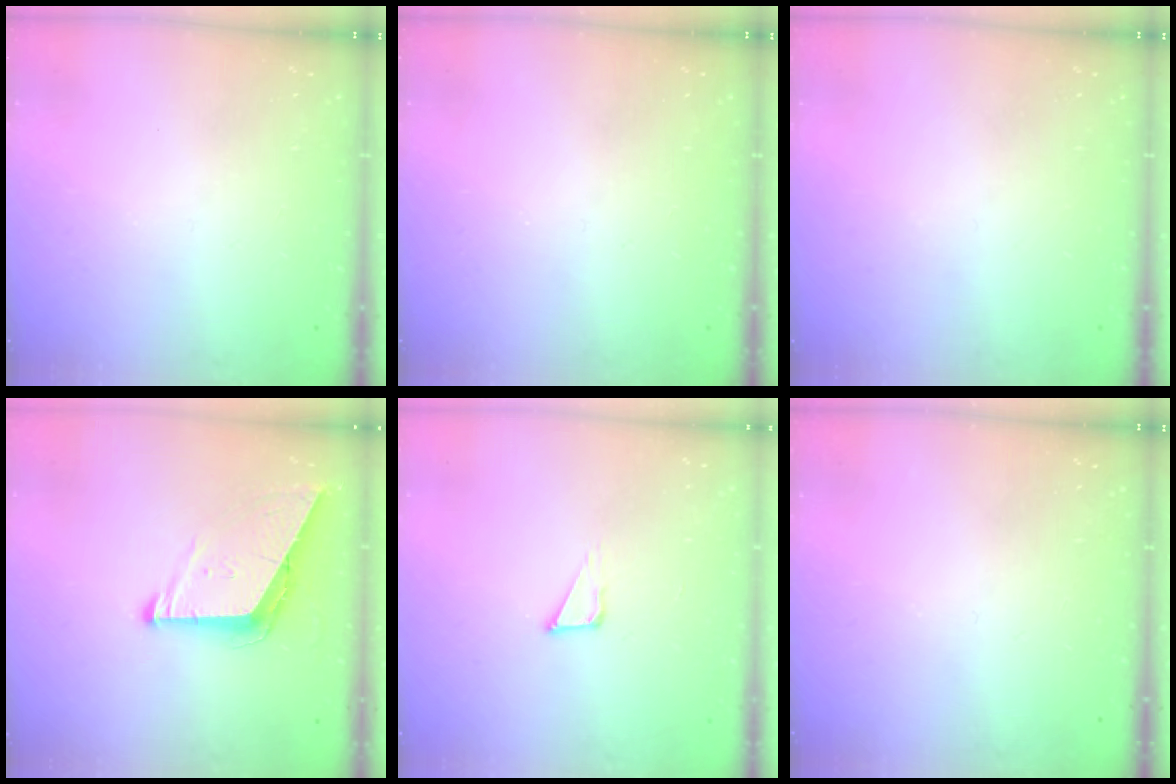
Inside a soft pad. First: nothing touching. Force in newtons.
{"total": 0.0}
{"total": 0.0}
{"total": 7.7, "press": 7.7, "slide": 0.3}
{"total": 3.4, "press": 3.3, "slide": 0.9}
{"total": 0.0}